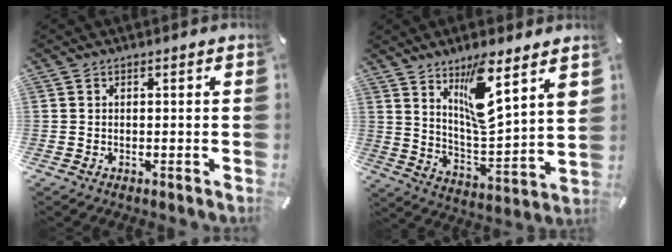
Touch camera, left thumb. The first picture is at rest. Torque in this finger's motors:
{"motor_torque": [2.16, 1.78, 1.56, -1.21, 0.39]}